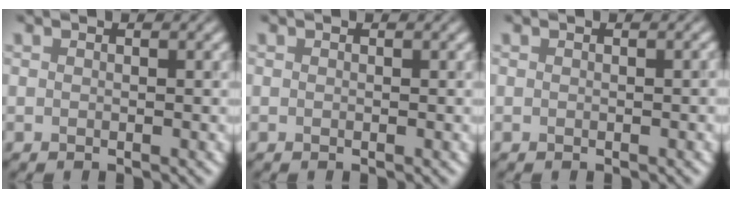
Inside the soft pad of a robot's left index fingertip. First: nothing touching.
{"total": 0.0}
{"total": 0.0}